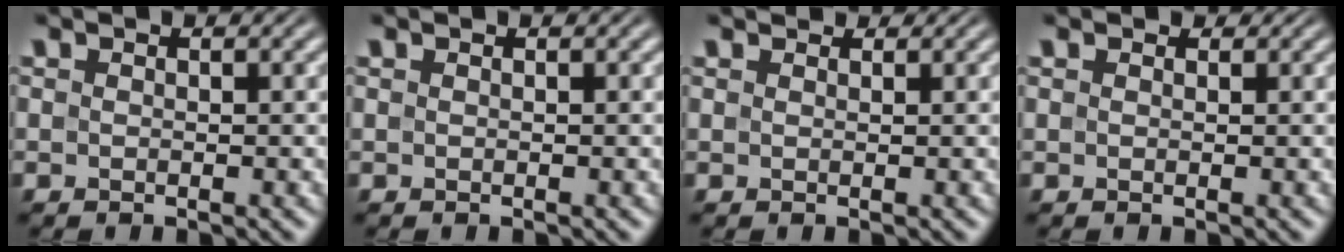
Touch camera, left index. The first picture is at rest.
{"total": 0.0}
{"total": 1.8, "force": [1.7, 0.6, 0.5], "torque": [-0.014, -0.004, 0.019]}
{"total": 0.9, "force": [0.8, 0.5, 0.2], "torque": [-0.006, -0.004, 0.002]}